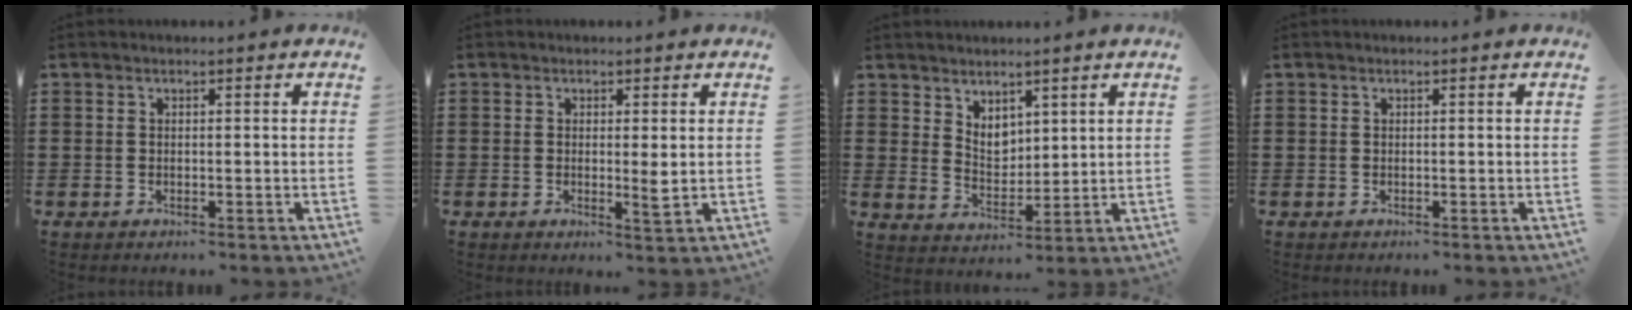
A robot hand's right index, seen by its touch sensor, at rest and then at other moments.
{"total": 2.6, "force": [0.1, 0.2, 2.6], "torque": [-0.049, -0.002, 0.001]}
{"total": 4.1, "force": [3.2, 2.4, 1.1], "torque": [-0.033, -0.003, 0.060]}
{"total": 0.0}